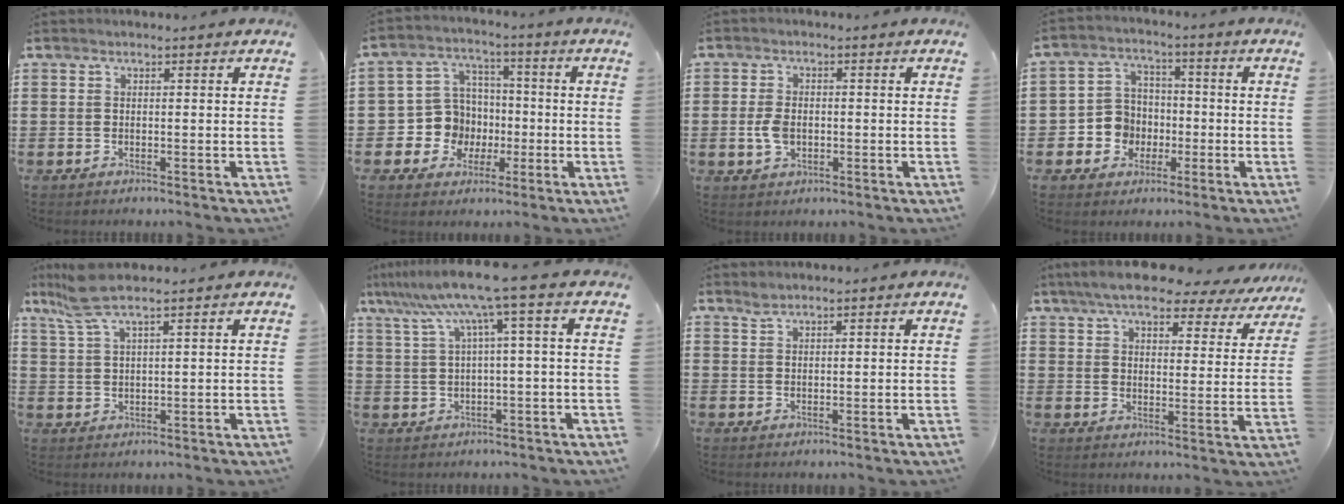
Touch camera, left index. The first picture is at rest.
{"total": 8.4, "force": [-0.9, 8.1, 1.8], "torque": [-0.078, 0.008, -0.010]}
{"total": 4.0, "force": [-0.4, 2.4, 3.1], "torque": [-0.081, -0.003, -0.012]}
{"total": 6.4, "force": [-1.4, 6.0, 1.7], "torque": [-0.064, 0.016, -0.028]}
{"total": 5.7, "force": [4.0, 0.7, 3.9], "torque": [-0.095, 0.000, 0.072]}
{"total": 8.4, "force": [3.5, -0.7, 7.6], "torque": [-0.159, -0.018, 0.053]}
{"total": 1.4, "force": [1.3, 0.3, 0.3], "torque": [-0.008, 0.001, 0.025]}
{"total": 7.6, "force": [6.7, 1.3, 3.4], "torque": [-0.085, -0.027, 0.117]}